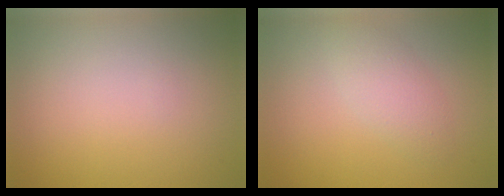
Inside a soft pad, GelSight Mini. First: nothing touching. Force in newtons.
{"total": 2.5, "press": 2.5, "slide": 0.0}